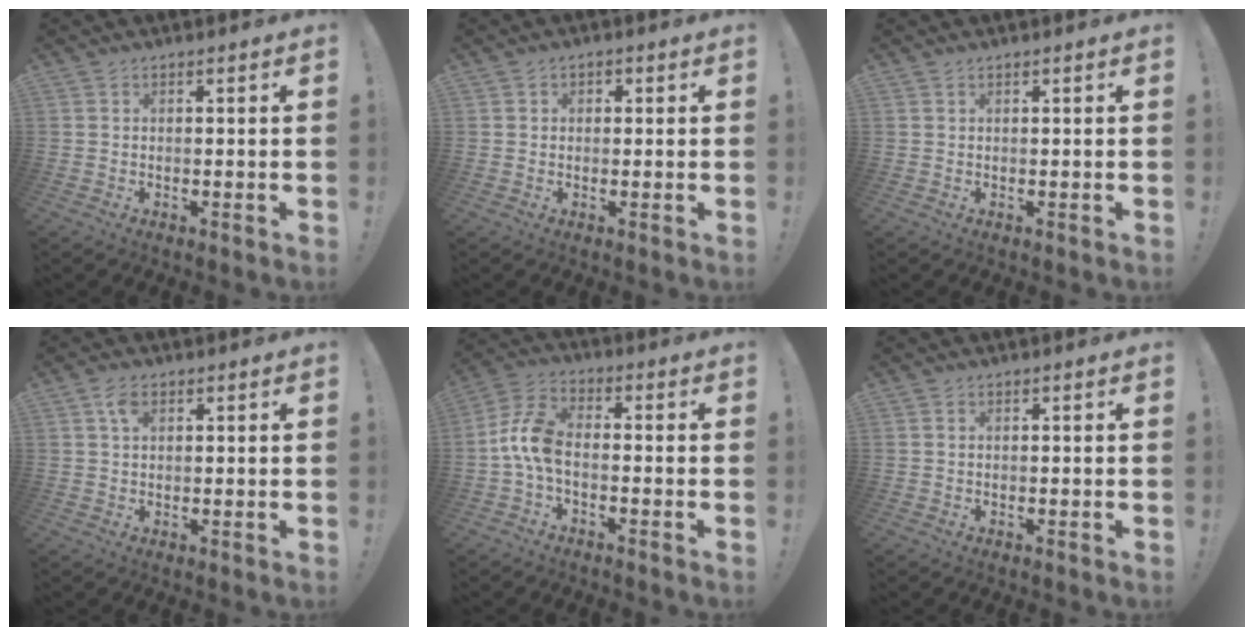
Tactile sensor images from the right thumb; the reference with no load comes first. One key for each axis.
{"total": 1.6, "fx": -0.1, "fy": 1.4, "fz": 0.6, "tx": -0.002, "ty": 0.003, "tz": -0.005}
{"total": 0.0}
{"total": 3.7, "fx": 1.6, "fy": 2.1, "fz": 2.5, "tx": -0.042, "ty": -0.001, "tz": 0.026}
{"total": 9.4, "fx": -1.4, "fy": 5.3, "fz": 7.6, "tx": -0.157, "ty": 0.011, "tz": -0.020}
{"total": 0.0}